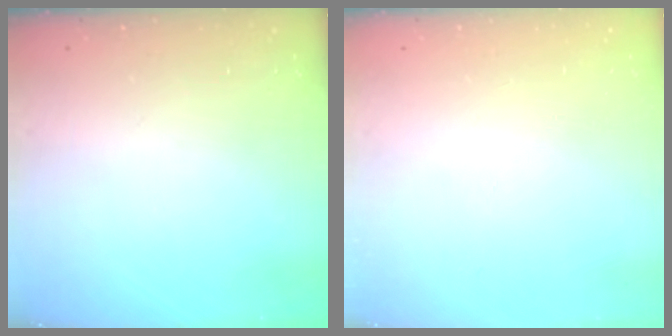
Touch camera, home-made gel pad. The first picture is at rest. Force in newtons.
{"total": 0.0}